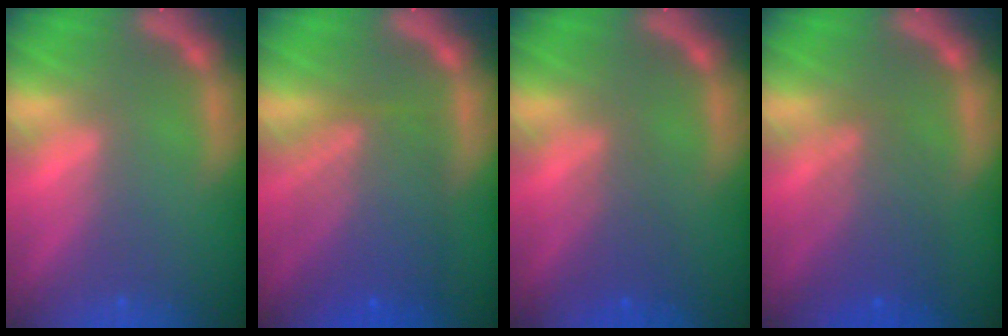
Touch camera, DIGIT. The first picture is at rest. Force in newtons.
{"total": 7.6}
{"total": 2.5}
{"total": 4.5}